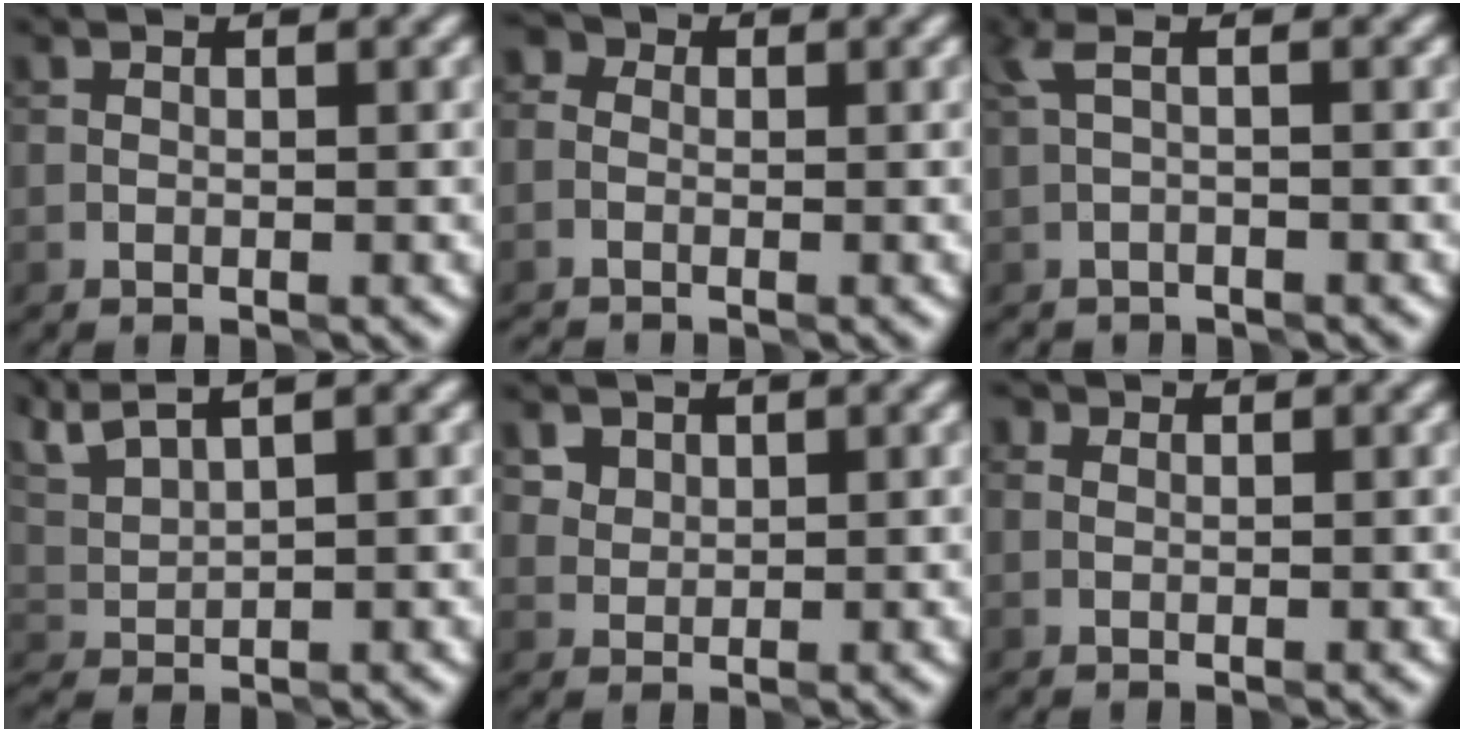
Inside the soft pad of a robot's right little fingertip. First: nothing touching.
{"total": 2.4, "force": [-1.2, 1.9, 0.8], "torque": [-0.005, 0.014, -0.031]}
{"total": 1.2, "force": [-0.3, 0.2, 1.2], "torque": [-0.029, 0.003, -0.006]}
{"total": 4.8, "force": [3.8, 0.9, 2.7], "torque": [-0.064, 0.028, 0.070]}
{"total": 4.1, "force": [2.6, 2.9, 1.5], "torque": [-0.039, 0.011, 0.048]}
{"total": 1.3, "force": [0.5, 1.0, 0.6], "torque": [-0.002, 0.000, -0.015]}